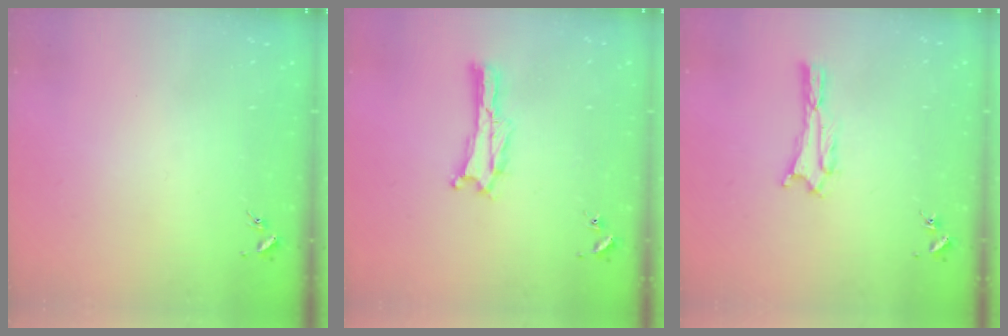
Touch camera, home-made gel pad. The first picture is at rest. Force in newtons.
{"total": 0.0}
{"total": 1.7, "press": 1.7, "slide": 0.3}